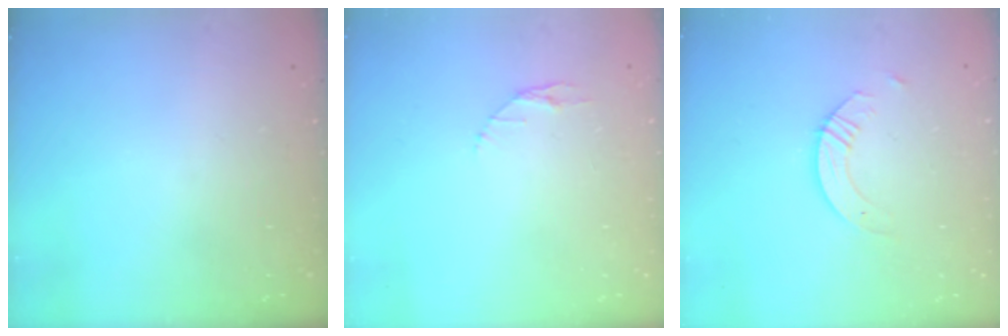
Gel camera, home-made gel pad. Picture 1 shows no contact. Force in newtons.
{"total": 2.9, "press": 2.9, "slide": 0.4}
{"total": 3.5, "press": 3.5, "slide": 0.4}